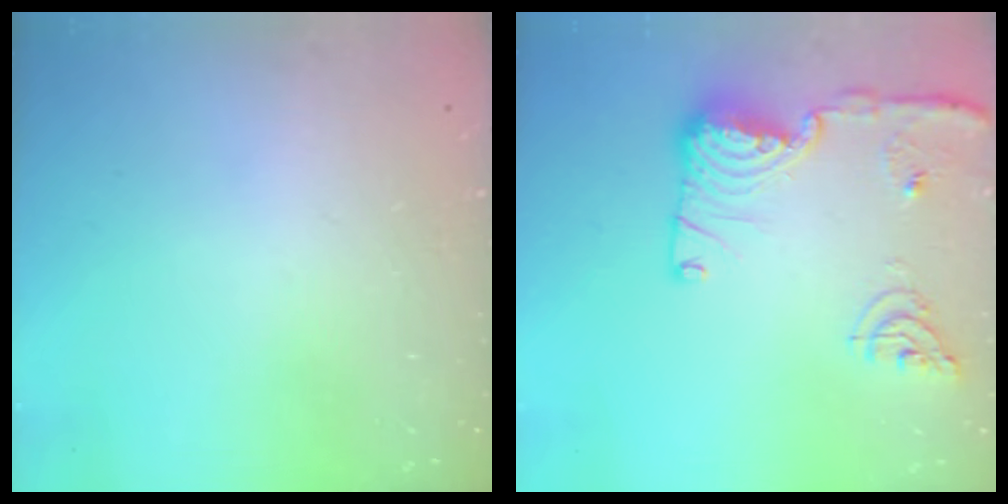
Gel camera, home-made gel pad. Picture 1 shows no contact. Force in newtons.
{"total": 15.2, "press": 14.8, "slide": 3.3}